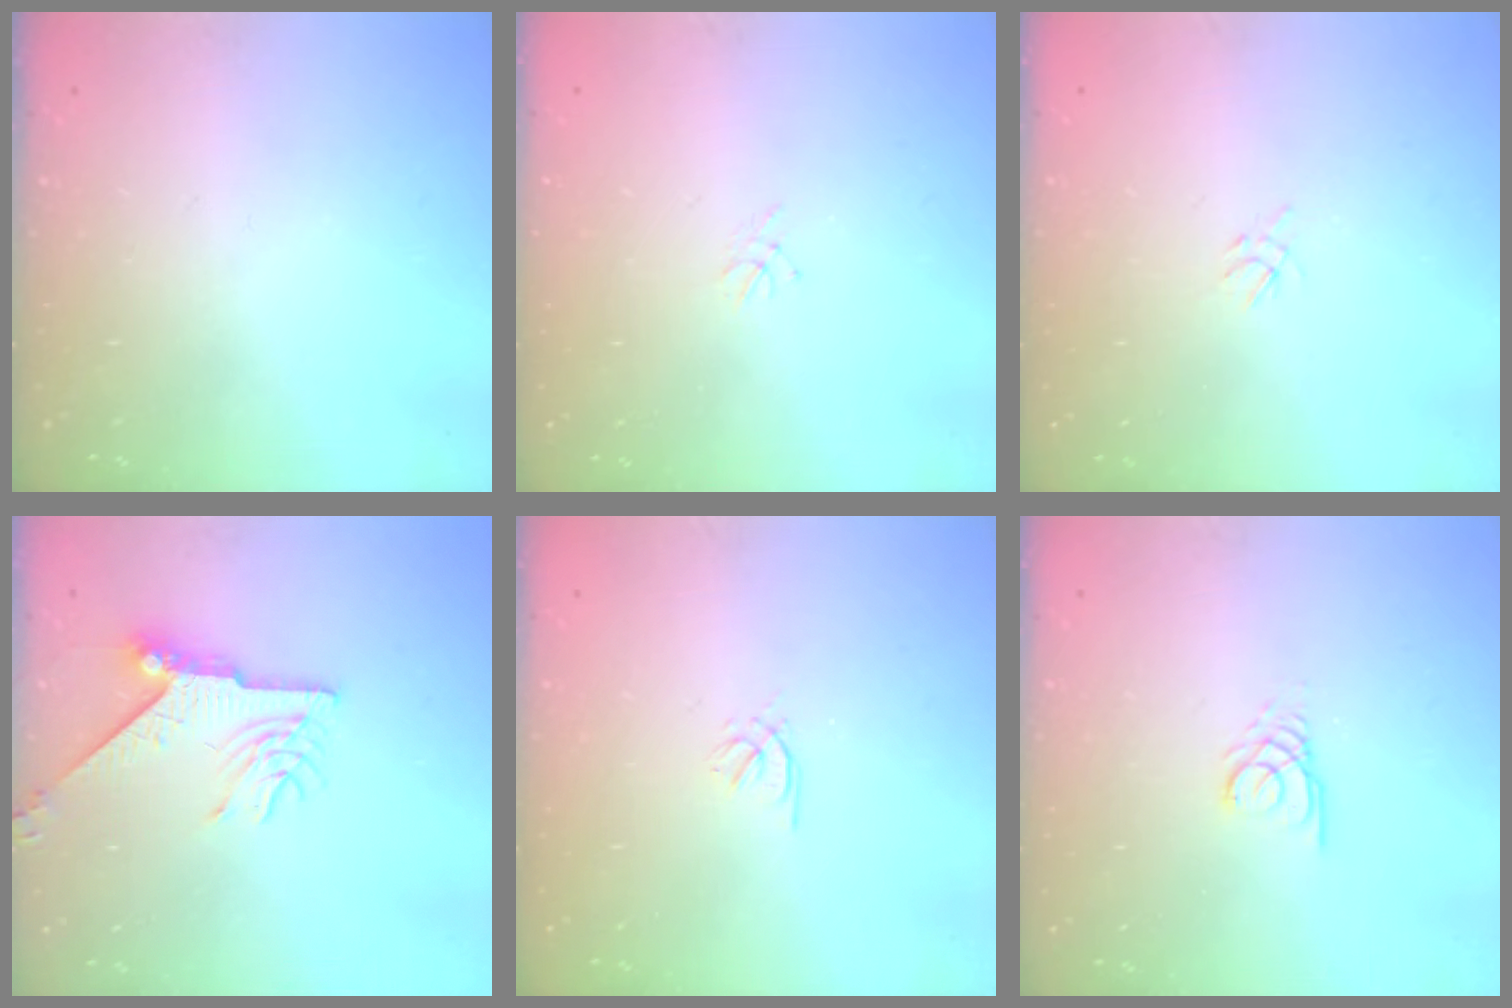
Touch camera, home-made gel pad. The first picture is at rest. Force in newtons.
{"total": 1.5, "press": 1.4, "slide": 0.4}
{"total": 2.2, "press": 2.2, "slide": 0.5}
{"total": 9.3, "press": 9.3, "slide": 0.4}
{"total": 0.5, "press": 0.3, "slide": 0.4}
{"total": 2.7, "press": 2.7, "slide": 0.3}